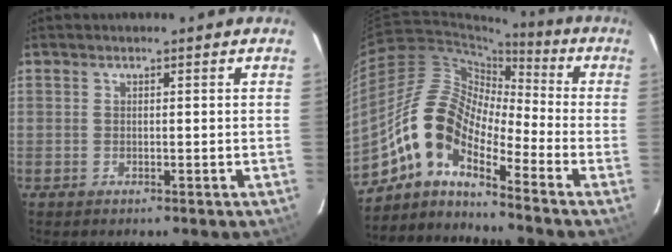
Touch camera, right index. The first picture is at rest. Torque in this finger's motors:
{"motor_torque": [1.52, -0.62, 0.82, 0.21]}